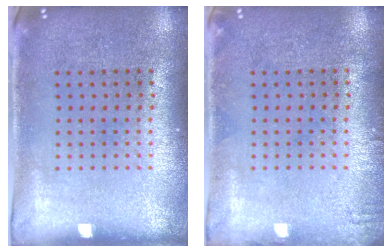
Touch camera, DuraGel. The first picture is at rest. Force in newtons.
{"total": 0.8, "press": 0.8, "slide": 0.1}